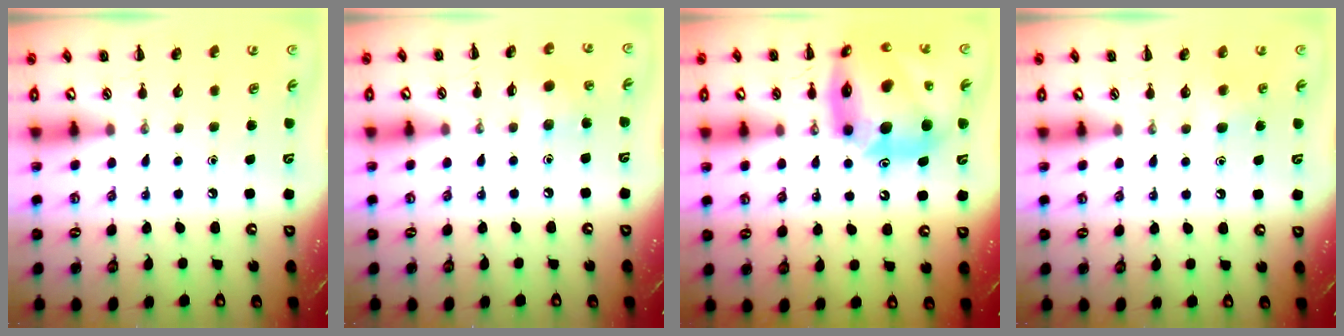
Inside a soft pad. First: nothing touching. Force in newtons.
{"total": 4.2, "press": 4.1, "slide": 0.7}
{"total": 22.0, "press": 21.1, "slide": 6.3}
{"total": 4.8, "press": 4.5, "slide": 1.7}